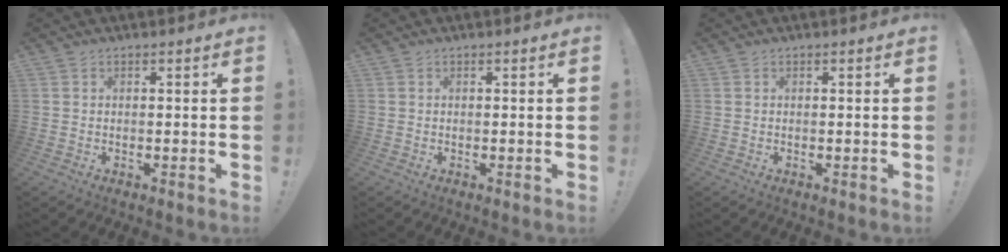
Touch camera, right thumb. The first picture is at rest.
{"total": 0.0}
{"total": 0.0}